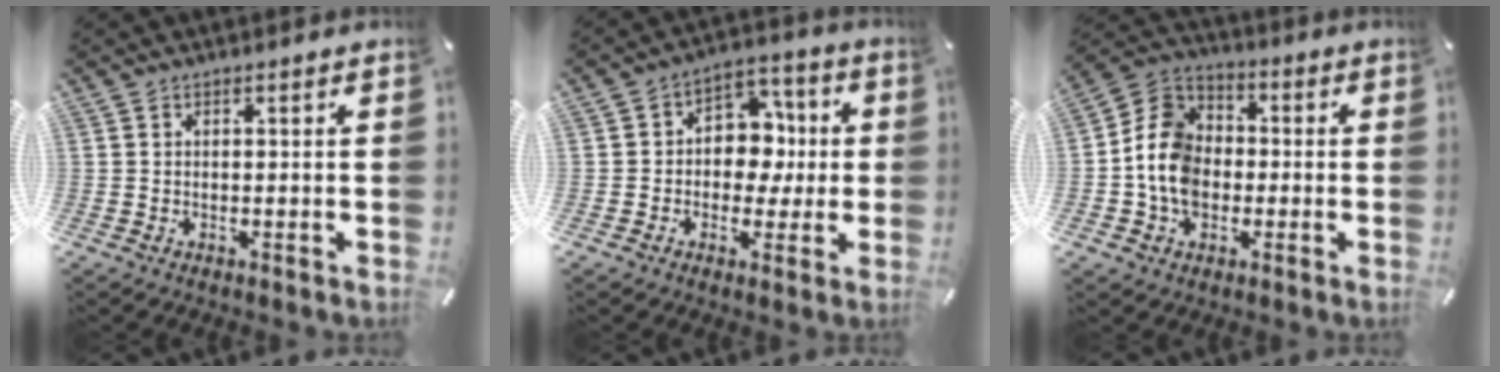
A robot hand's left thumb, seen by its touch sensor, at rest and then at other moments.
{"total": 8.5, "force": [-0.8, 7.5, 3.8], "torque": [-0.050, 0.010, -0.015]}
{"total": 11.0, "force": [-2.6, 9.3, 5.3], "torque": [-0.132, 0.033, -0.048]}